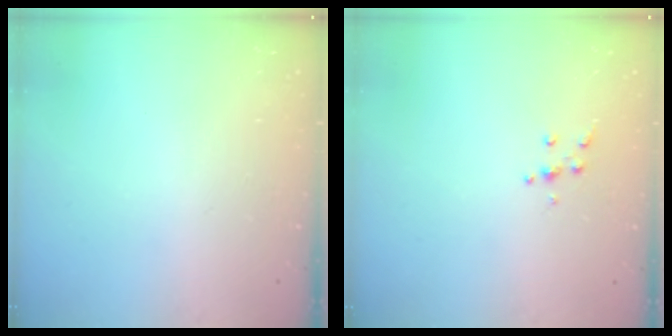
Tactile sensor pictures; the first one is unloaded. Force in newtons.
{"total": 4.5, "press": 4.5, "slide": 0.5}